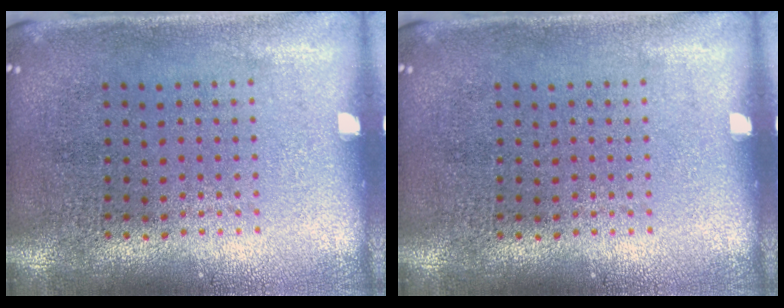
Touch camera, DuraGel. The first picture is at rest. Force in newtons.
{"total": 0.0}